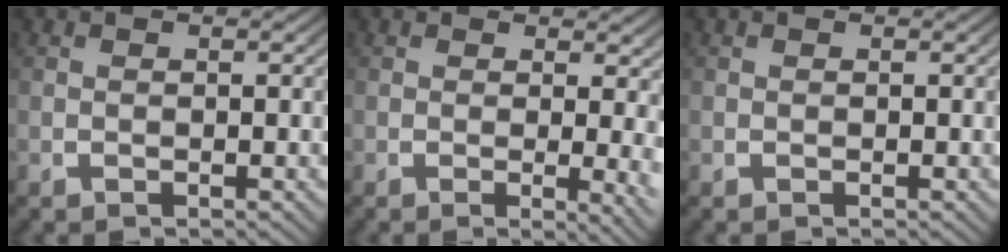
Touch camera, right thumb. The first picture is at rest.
{"total": 3.0, "force": [0.5, 1.0, 2.8], "torque": [-0.029, -0.012, 0.006]}
{"total": 0.0}